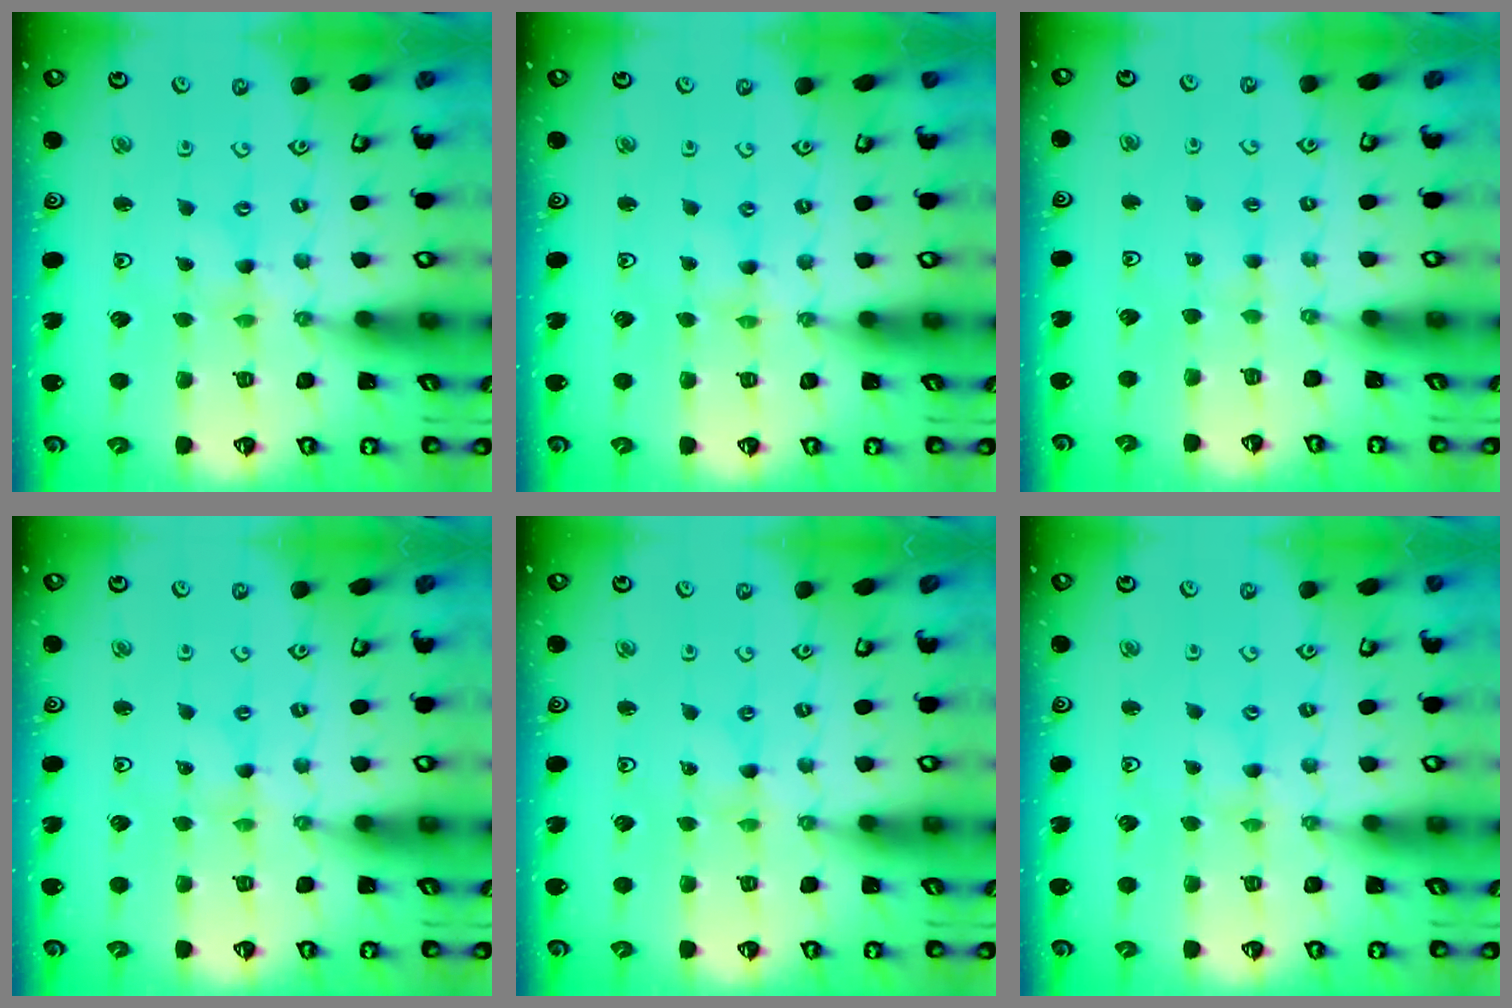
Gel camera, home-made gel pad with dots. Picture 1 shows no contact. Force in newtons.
{"total": 0.0}
{"total": 1.8, "press": 1.7, "slide": 0.4}
{"total": 0.0}
{"total": 0.0}
{"total": 0.6, "press": 0.6, "slide": 0.2}